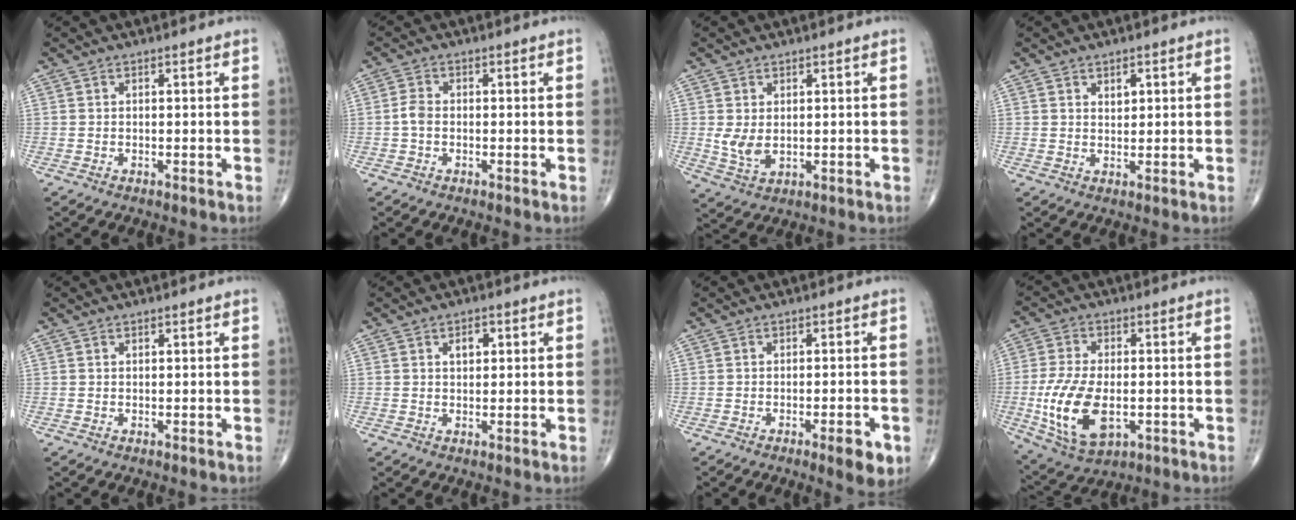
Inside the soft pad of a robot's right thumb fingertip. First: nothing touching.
{"total": 2.3, "force": [-0.5, 1.5, 1.6], "torque": [-0.032, 0.006, -0.015]}
{"total": 4.5, "force": [0.5, 2.8, 3.5], "torque": [-0.062, -0.010, 0.020]}
{"total": 2.2, "force": [1.0, 1.4, 1.4], "torque": [-0.011, -0.006, 0.018]}
{"total": 0.0}
{"total": 2.7, "force": [1.0, 1.7, 1.9], "torque": [-0.016, -0.001, 0.013]}
{"total": 5.3, "force": [-2.4, 1.4, 4.5], "torque": [-0.048, 0.000, -0.028]}
{"total": 14.4, "force": [-2.7, 7.8, 11.7], "torque": [-0.229, -0.007, -0.037]}